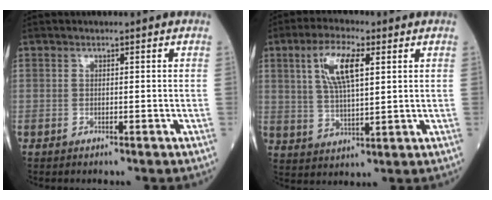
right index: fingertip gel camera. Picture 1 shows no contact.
{"total": 8.7, "force": [3.1, 2.4, 7.7], "torque": [-0.161, 0.009, 0.061]}